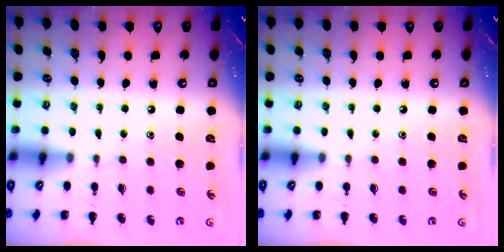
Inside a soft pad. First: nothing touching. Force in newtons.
{"total": 0.0}